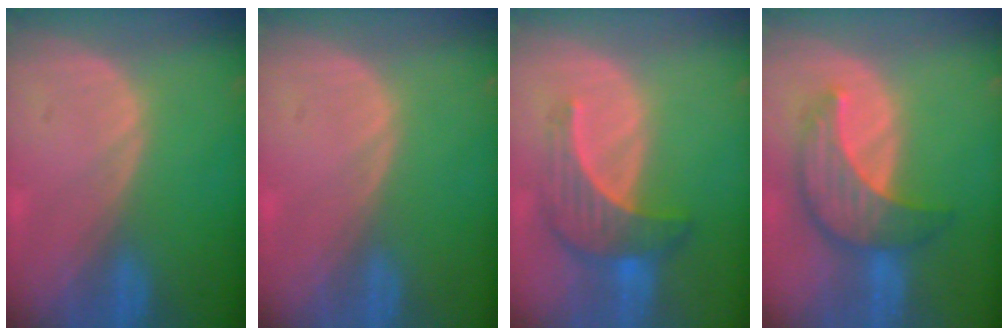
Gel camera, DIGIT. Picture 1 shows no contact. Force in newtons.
{"total": 0.0}
{"total": 7.3, "press": 6.7, "slide": 2.9}
{"total": 7.8, "press": 7.5, "slide": 2.2}